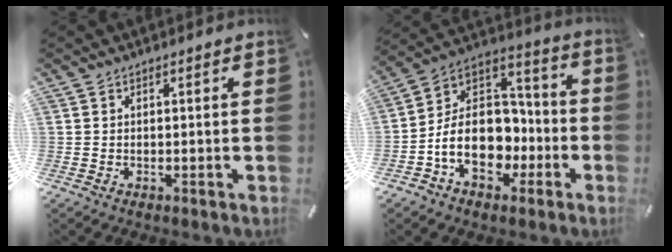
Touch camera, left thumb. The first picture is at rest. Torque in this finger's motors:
{"motor_torque": [-0.55, 2.16, 0.64, -0.29, 0.45]}